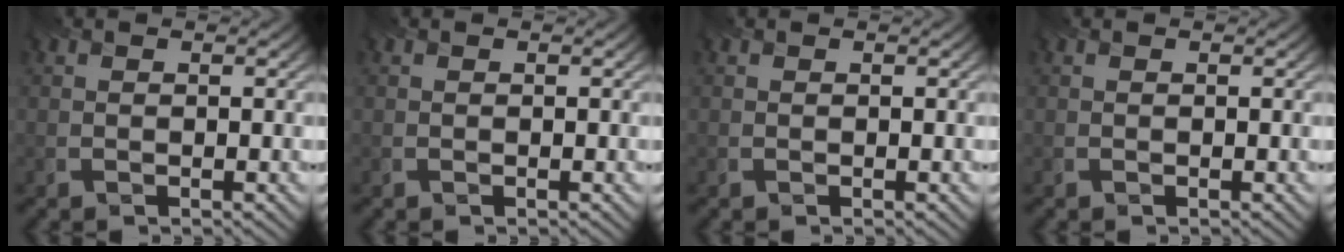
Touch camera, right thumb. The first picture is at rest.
{"total": 0.0}
{"total": 0.0}
{"total": 0.0}